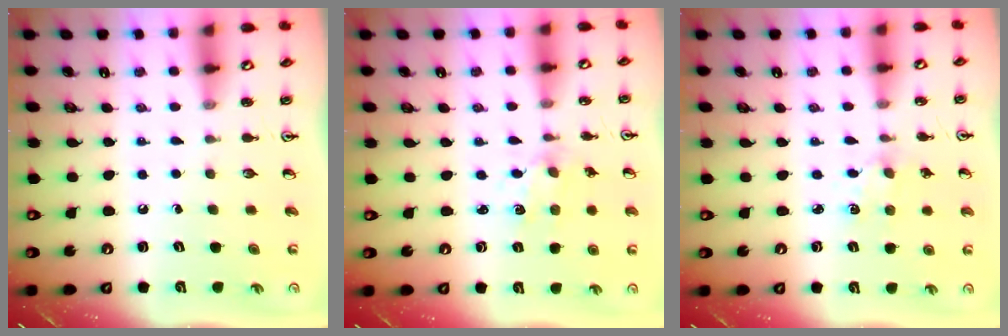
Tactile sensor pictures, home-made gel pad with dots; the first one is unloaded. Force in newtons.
{"total": 2.0, "press": 2.0, "slide": 0.5}
{"total": 2.3, "press": 2.3, "slide": 0.4}